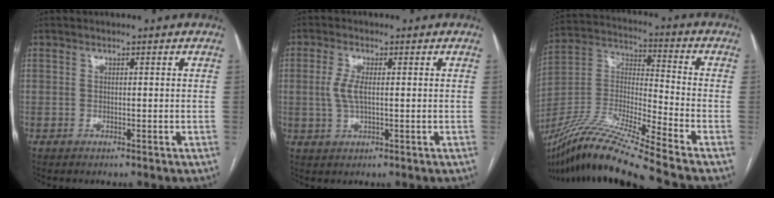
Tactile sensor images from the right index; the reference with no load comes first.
{"total": 3.7, "force": [0.2, 1.1, 3.5], "torque": [-0.082, -0.002, 0.006]}
{"total": 19.6, "force": [-16.2, -1.5, 11.0], "torque": [-0.241, -0.020, -0.304]}